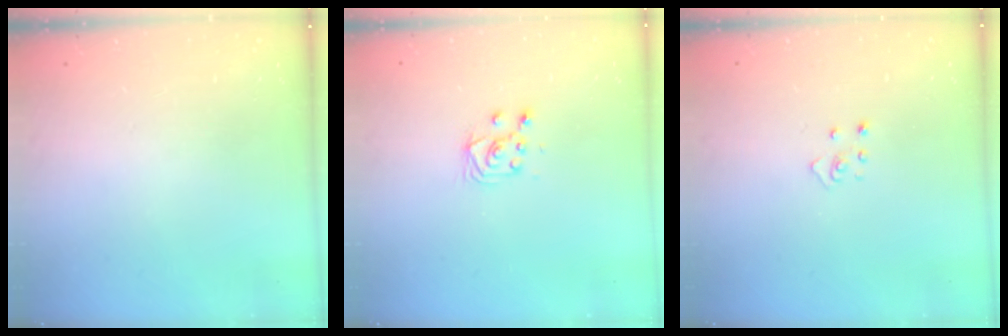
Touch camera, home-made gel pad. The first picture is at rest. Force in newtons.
{"total": 4.9, "press": 4.8, "slide": 0.5}
{"total": 2.5, "press": 2.4, "slide": 0.3}